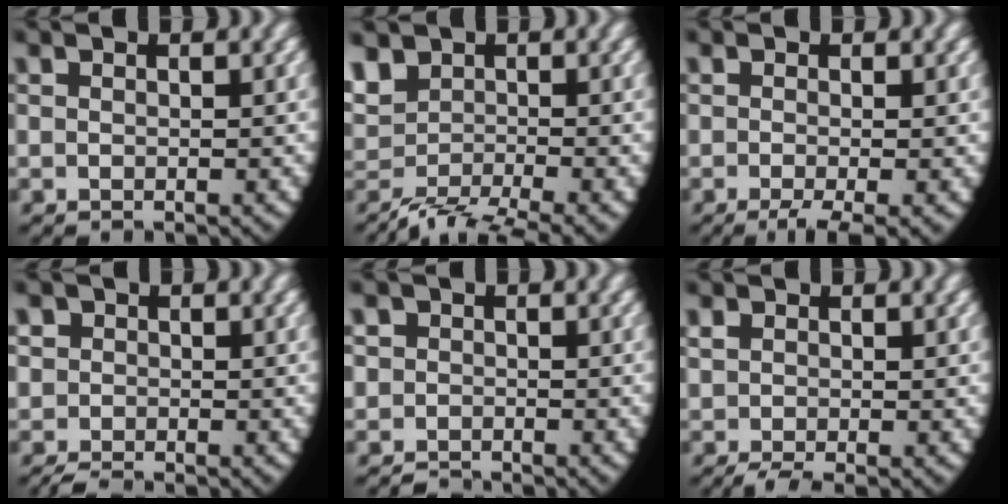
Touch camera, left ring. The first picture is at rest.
{"total": 5.3, "force": [-1.5, 4.0, 3.1], "torque": [-0.061, -0.021, -0.018]}
{"total": 3.4, "force": [-2.1, 1.1, 2.5], "torque": [-0.043, -0.017, -0.026]}
{"total": 2.3, "force": [-1.1, 2.0, 0.4], "torque": [-0.015, -0.007, -0.022]}
{"total": 2.4, "force": [-1.7, 1.7, -0.2], "torque": [0.003, -0.007, -0.034]}
{"total": 2.6, "force": [-1.8, 1.2, 1.5], "torque": [-0.029, -0.013, -0.018]}